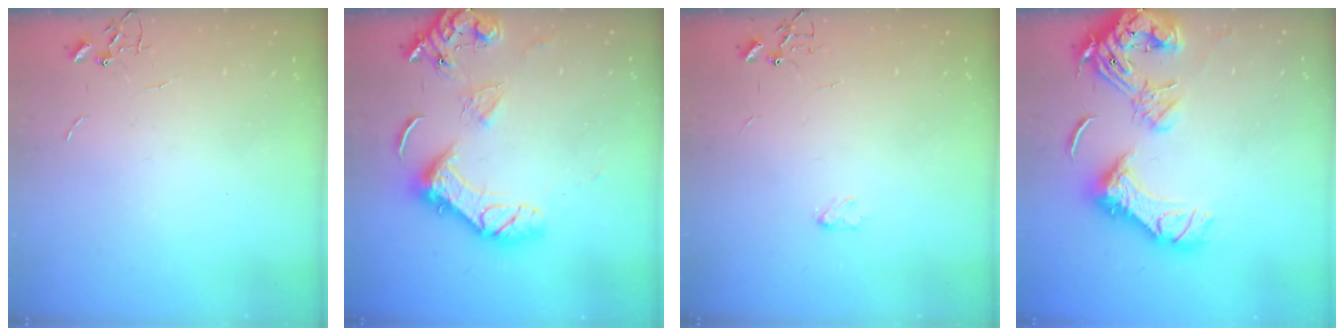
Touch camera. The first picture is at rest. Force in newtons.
{"total": 16.2, "press": 16.1, "slide": 1.8}
{"total": 2.9, "press": 2.9, "slide": 0.5}
{"total": 21.2, "press": 21.0, "slide": 2.3}